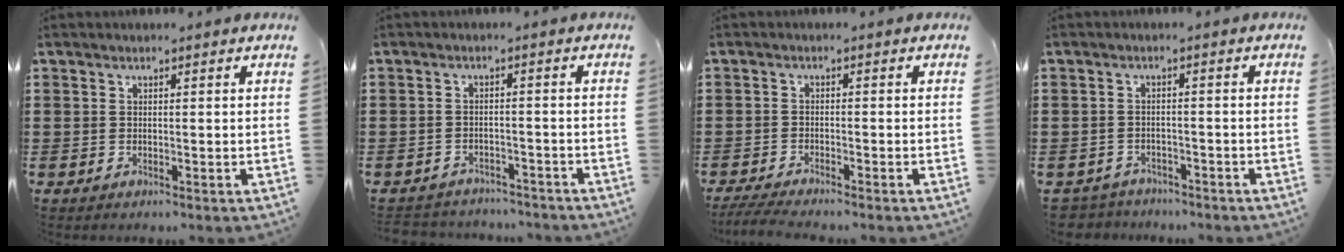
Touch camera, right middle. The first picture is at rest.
{"total": 2.5, "force": [-2.5, 0.4, -0.2], "torque": [-0.005, 0.000, -0.055]}
{"total": 2.6, "force": [-2.4, 0.0, 1.0], "torque": [-0.030, -0.006, -0.052]}
{"total": 2.5, "force": [-2.5, 0.4, -0.3], "torque": [-0.003, 0.000, -0.057]}